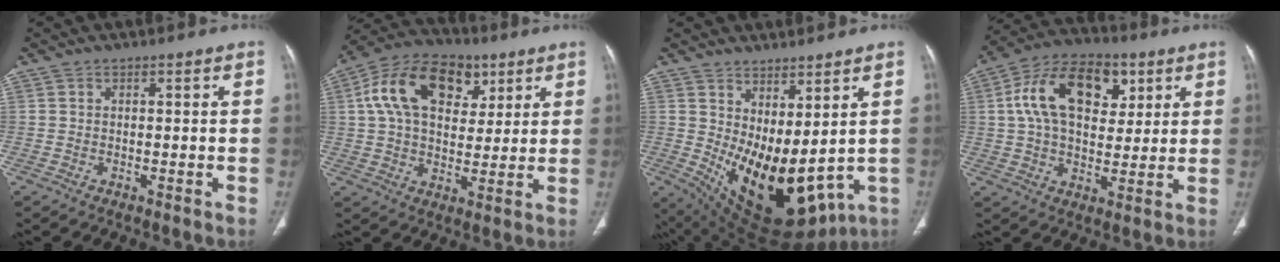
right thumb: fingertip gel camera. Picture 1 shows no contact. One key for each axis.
{"total": 18.3, "fx": 6.3, "fy": 12.0, "fz": 12.3, "tx": -0.195, "ty": 0.003, "tz": 0.101}
{"total": 17.8, "fx": 1.8, "fy": 8.7, "fz": 15.4, "tx": -0.237, "ty": -0.043, "tz": 0.066}
{"total": 17.9, "fx": 5.5, "fy": 11.1, "fz": 12.9, "tx": -0.195, "ty": 0.004, "tz": 0.087}